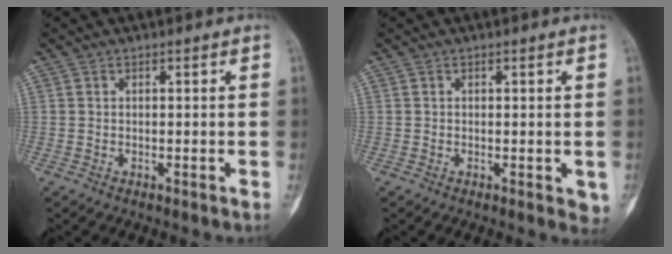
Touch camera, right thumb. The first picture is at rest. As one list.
[{"total": 2.1, "force": [-0.3, 1.1, 1.8], "torque": [-0.006, -0.002, -0.005]}]